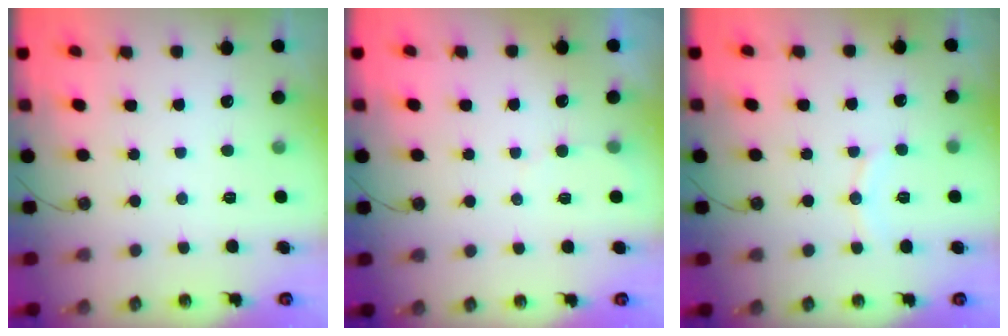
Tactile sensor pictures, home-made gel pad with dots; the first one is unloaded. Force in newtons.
{"total": 1.7, "press": 1.7, "slide": 0.2}
{"total": 6.4, "press": 6.4, "slide": 0.6}